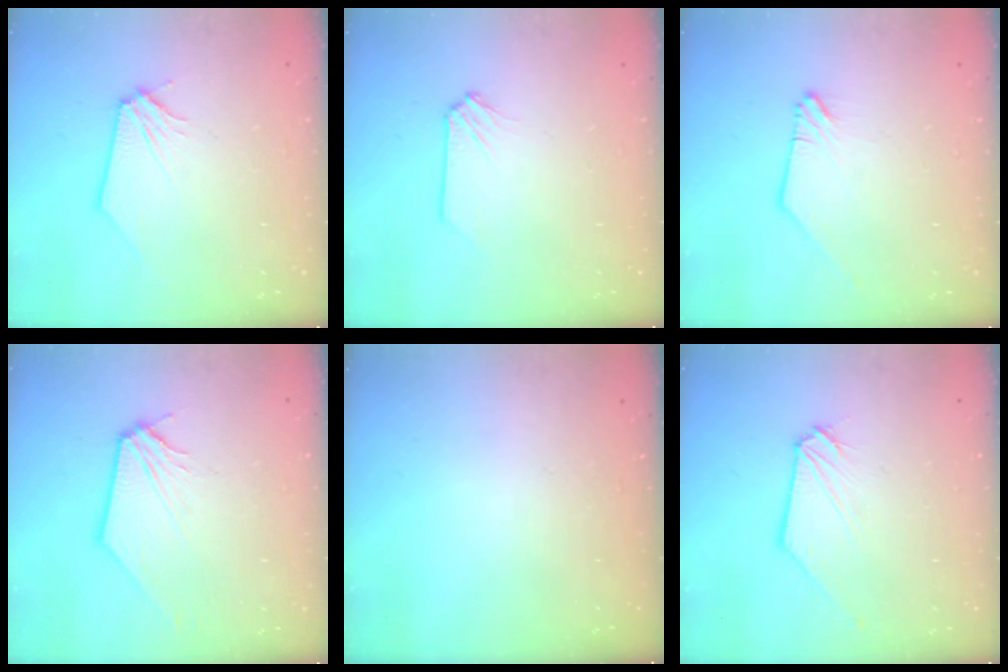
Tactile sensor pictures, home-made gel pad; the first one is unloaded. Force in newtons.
{"total": 0.0}
{"total": 0.0}
{"total": 1.9, "press": 1.9, "slide": 0.2}
{"total": 0.0}
{"total": 0.0}